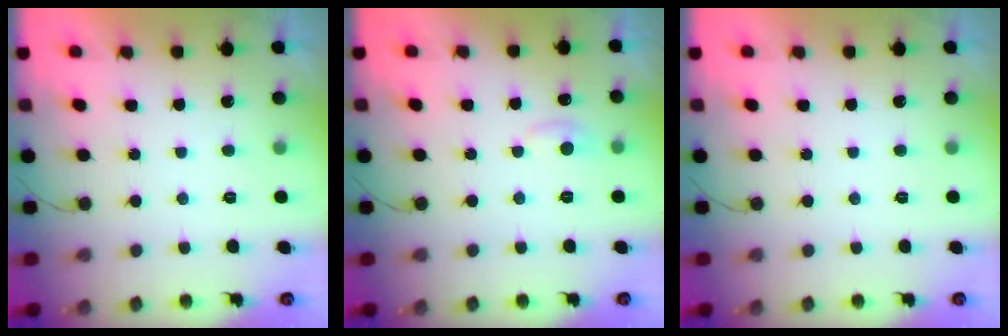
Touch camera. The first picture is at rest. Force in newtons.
{"total": 4.8, "press": 4.8, "slide": 0.5}
{"total": 0.0}